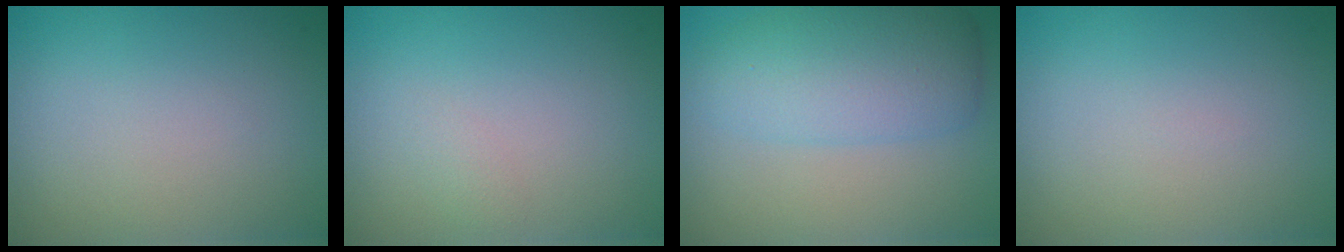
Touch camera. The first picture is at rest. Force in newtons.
{"total": 0.6, "press": 0.6, "slide": 0.0}
{"total": 5.8, "press": 5.8, "slide": 0.1}
{"total": 0.0}